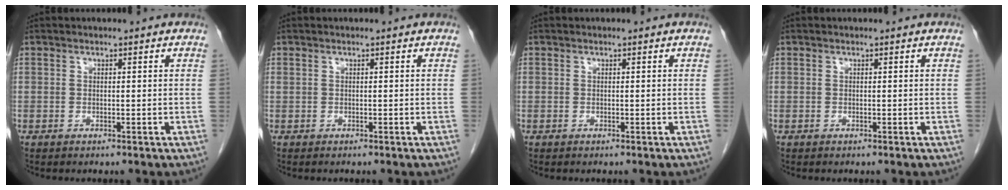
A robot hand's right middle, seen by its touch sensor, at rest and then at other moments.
{"total": 0.0}
{"total": 0.0}
{"total": 0.0}